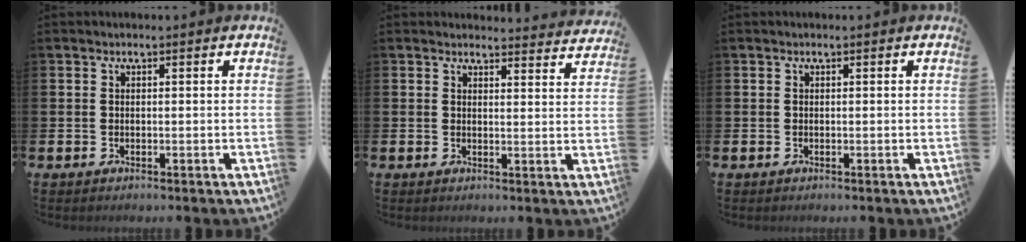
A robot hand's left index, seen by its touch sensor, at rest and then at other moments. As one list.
[{"total": 3.1, "force": [3.1, 0.2, 0.0], "torque": [0.003, -0.024, 0.054]}, {"total": 0.0}]